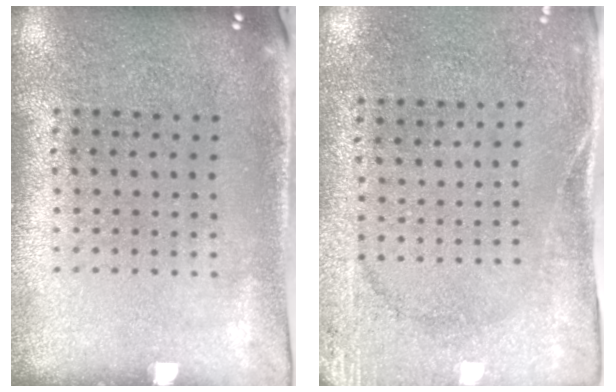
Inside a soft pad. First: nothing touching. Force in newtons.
{"total": 2.7, "press": 2.2, "slide": 1.7}